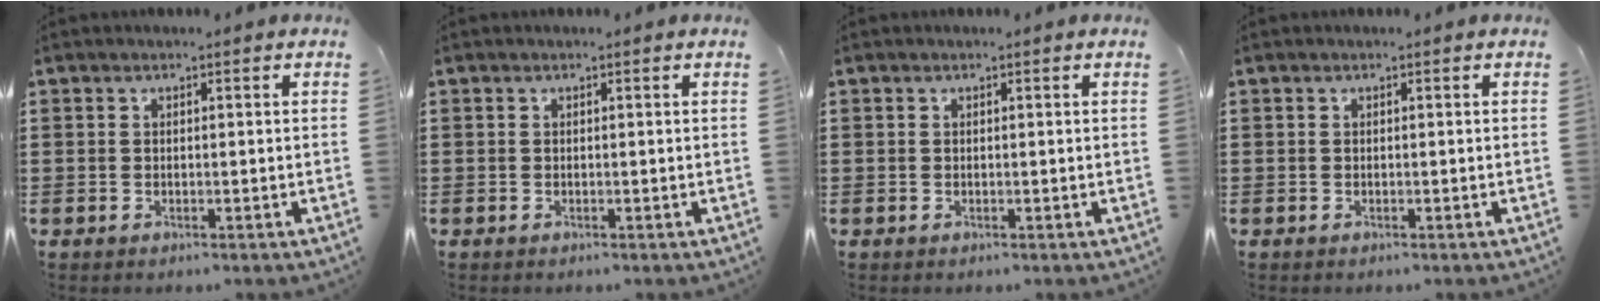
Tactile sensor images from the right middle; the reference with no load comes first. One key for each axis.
{"total": 0.0}
{"total": 0.0}
{"total": 0.0}